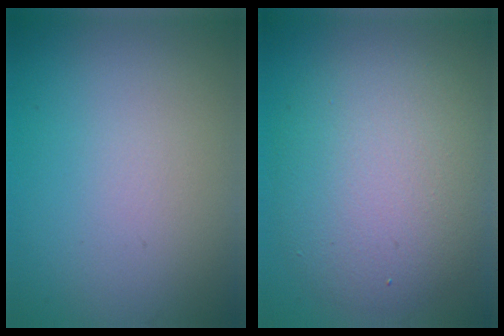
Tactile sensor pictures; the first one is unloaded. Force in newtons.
{"total": 7.5, "press": 7.5, "slide": 0.4}